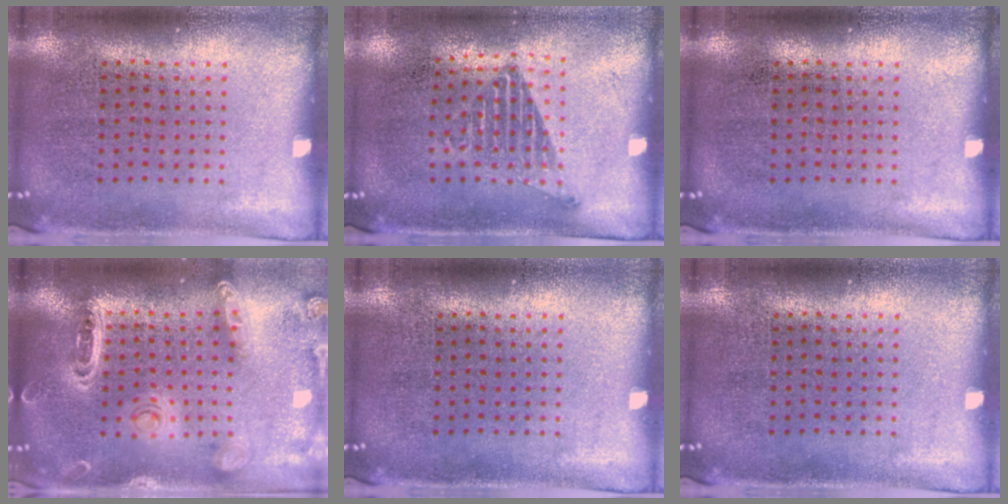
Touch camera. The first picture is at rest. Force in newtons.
{"total": 1.1, "press": 1.0, "slide": 0.5}
{"total": 0.0}
{"total": 1.4, "press": 1.4, "slide": 0.1}
{"total": 0.0}
{"total": 0.0}